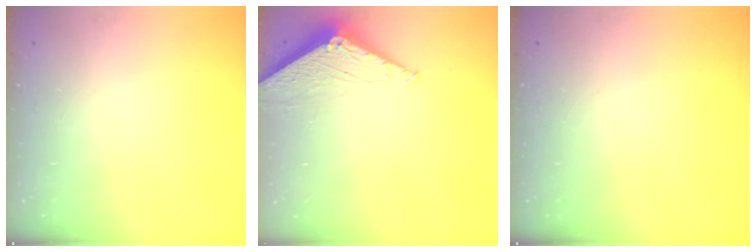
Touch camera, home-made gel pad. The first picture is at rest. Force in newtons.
{"total": 4.0, "press": 4.0, "slide": 0.1}
{"total": 0.0}